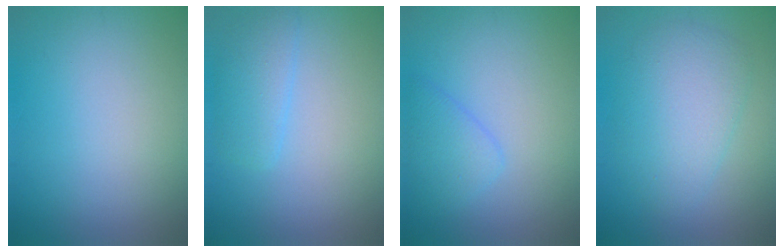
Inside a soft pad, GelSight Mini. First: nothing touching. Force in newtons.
{"total": 2.4, "press": 2.3, "slide": 0.1}
{"total": 2.3, "press": 2.3, "slide": 0.2}
{"total": 4.6, "press": 4.6, "slide": 0.0}